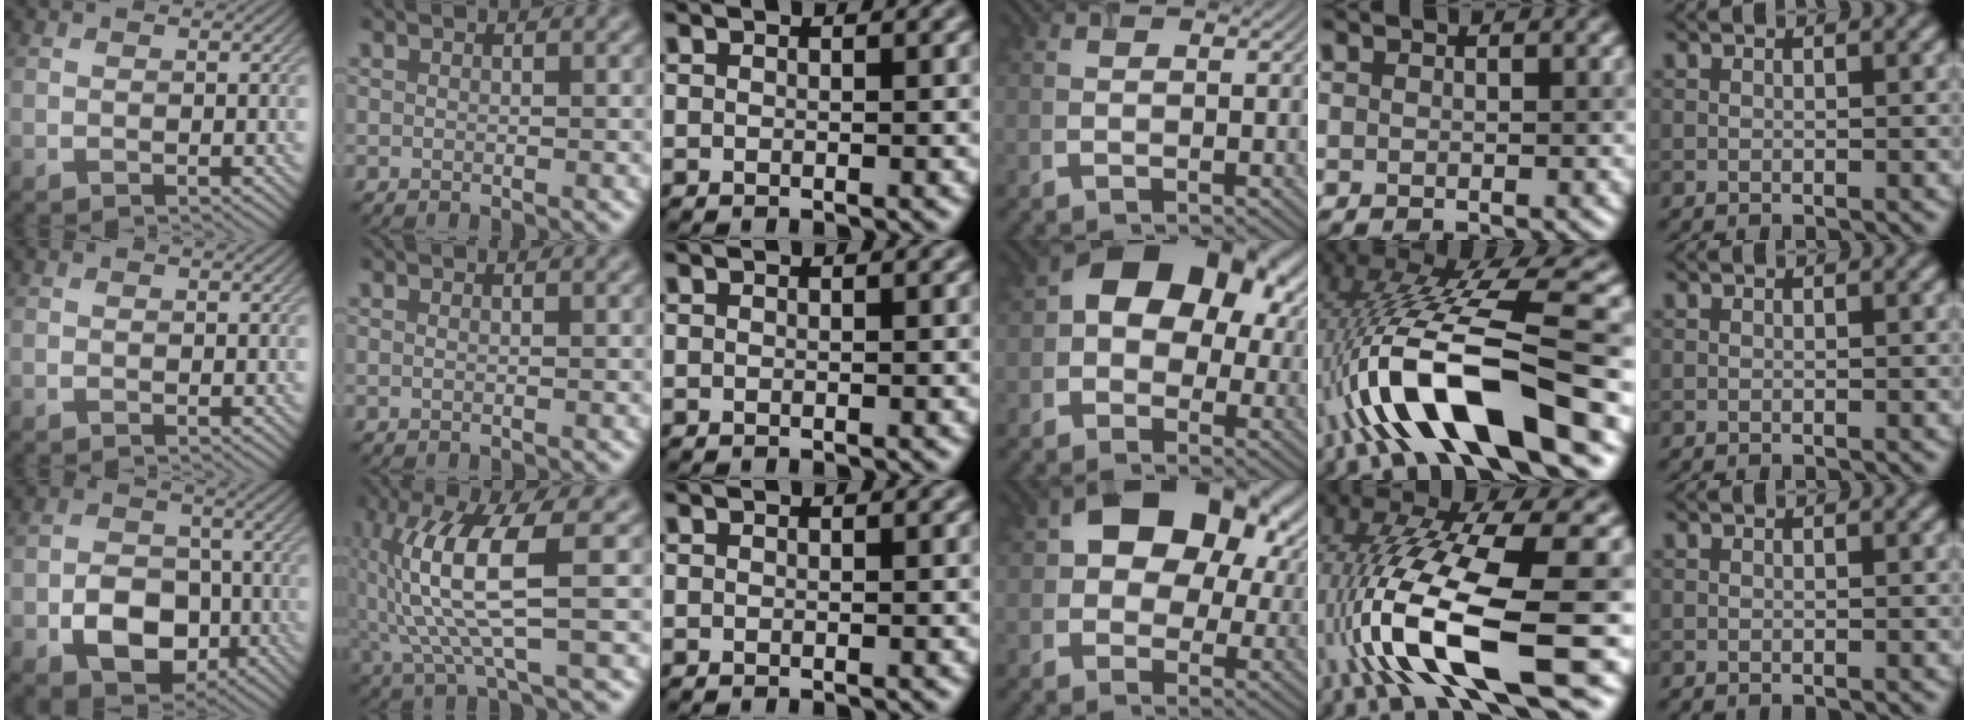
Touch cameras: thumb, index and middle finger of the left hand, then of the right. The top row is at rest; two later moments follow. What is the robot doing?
{"motion": "extract", "object": "airpods case & airpods"}